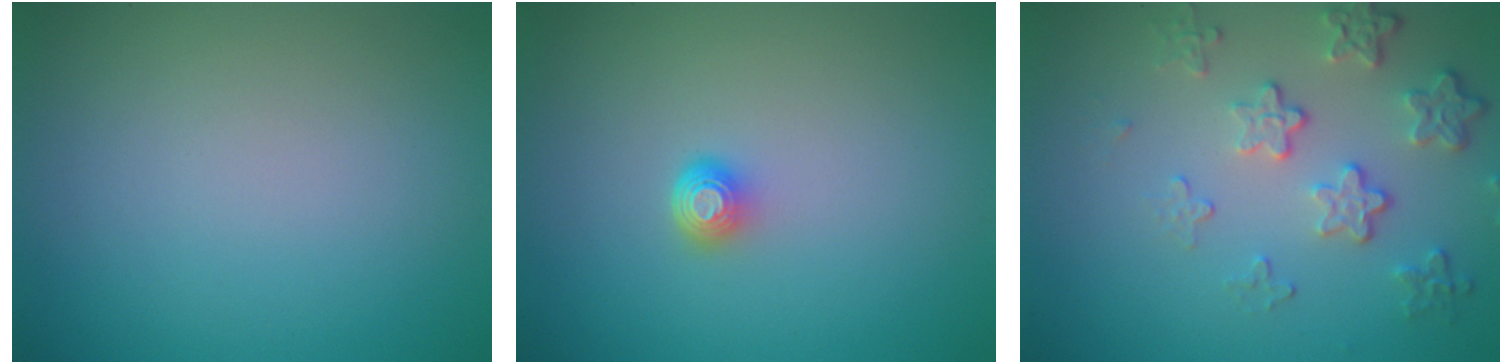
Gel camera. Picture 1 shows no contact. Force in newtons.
{"total": 1.6, "press": 1.2, "slide": 1.0}
{"total": 4.2, "press": 3.1, "slide": 2.8}